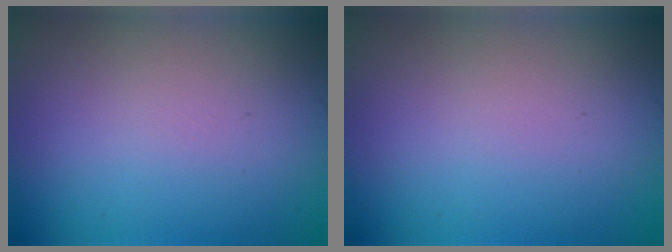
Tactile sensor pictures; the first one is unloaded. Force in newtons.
{"total": 0.0}